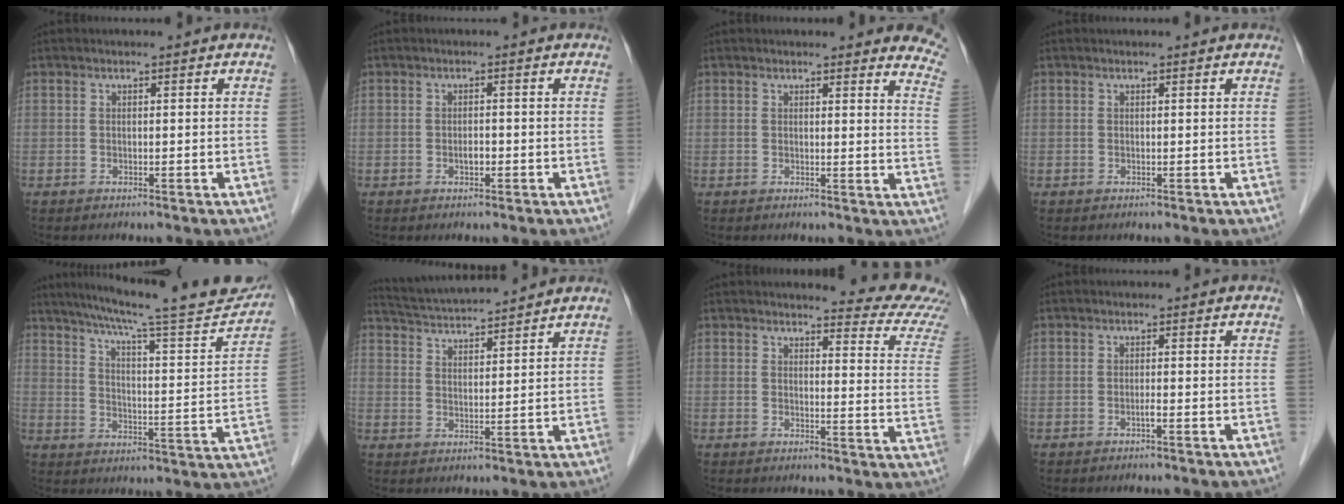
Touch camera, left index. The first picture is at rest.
{"total": 1.1, "force": [-0.5, 0.5, 0.9], "torque": [-0.018, 0.001, -0.007]}
{"total": 9.2, "force": [8.6, 1.6, 2.8], "torque": [-0.001, -0.046, 0.057]}
{"total": 0.6, "force": [0.6, 0.0, 0.1], "torque": [-0.007, 0.000, 0.006]}
{"total": 23.3, "force": [20.7, 1.4, 10.6], "torque": [-0.164, -0.034, 0.270]}
{"total": 10.8, "force": [10.2, -0.3, 3.5], "torque": [-0.073, 0.026, 0.164]}
{"total": 11.4, "force": [11.2, -0.2, 1.8], "torque": [-0.006, -0.092, 0.099]}
{"total": 0.6, "force": [-0.4, -0.1, 0.5], "torque": [-0.009, 0.001, -0.007]}